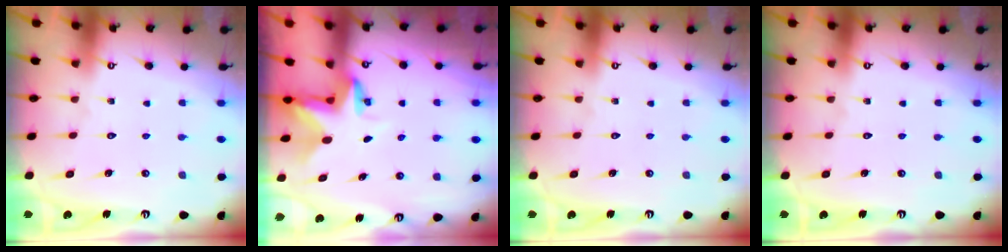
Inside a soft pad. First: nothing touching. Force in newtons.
{"total": 2.9, "press": 2.9, "slide": 0.2}
{"total": 0.0}
{"total": 0.0}